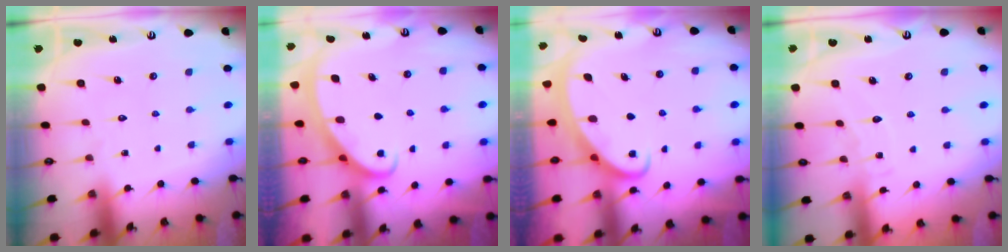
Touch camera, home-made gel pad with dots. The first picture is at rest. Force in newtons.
{"total": 2.5, "press": 2.5, "slide": 0.4}
{"total": 2.5, "press": 2.4, "slide": 0.4}
{"total": 4.5, "press": 4.5, "slide": 0.2}